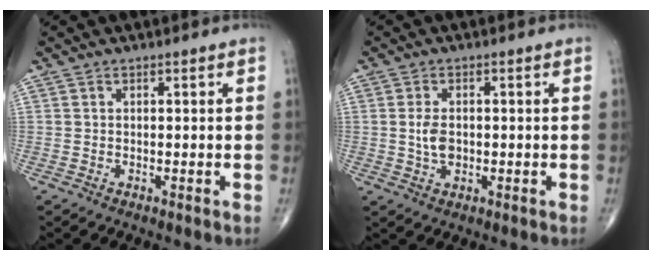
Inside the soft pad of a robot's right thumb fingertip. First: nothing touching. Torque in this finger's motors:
{"motor_torque": [-0.46, 0.36, 0.46, 0.27, 0.01]}